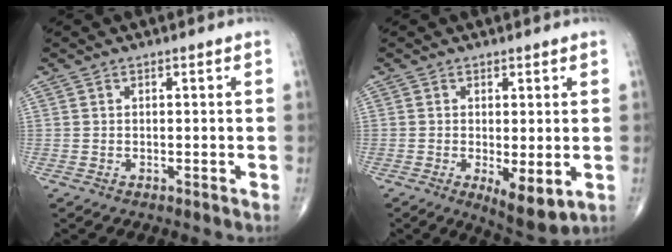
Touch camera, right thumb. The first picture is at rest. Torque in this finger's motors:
{"motor_torque": [-0.90, 0.38, 0.01, -0.09, 0.00]}